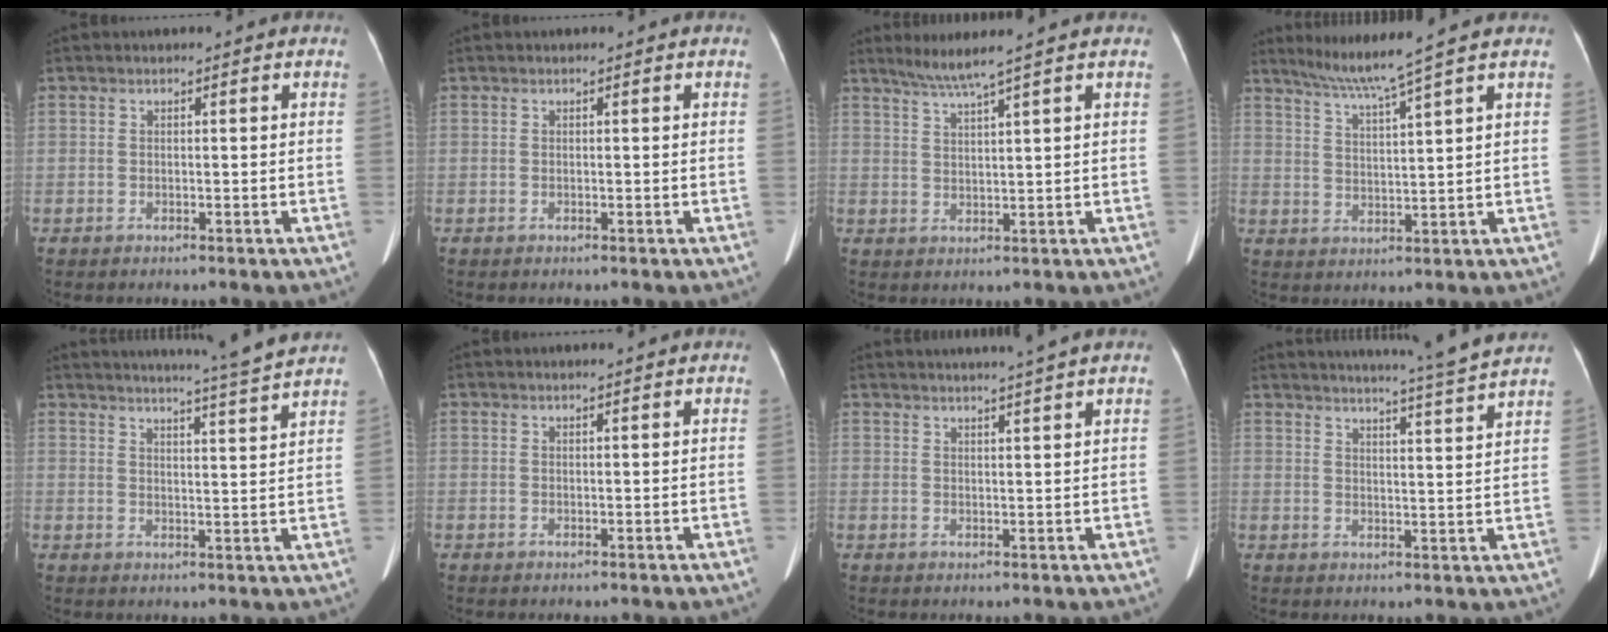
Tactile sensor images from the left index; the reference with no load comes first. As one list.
[{"total": 0.0}, {"total": 4.0, "force": [3.1, -1.5, 2.1], "torque": [-0.045, -0.003, 0.065]}, {"total": 6.7, "force": [5.4, -2.2, 3.4], "torque": [-0.060, -0.002, 0.100]}, {"total": 10.0, "force": [9.2, -2.3, 3.1], "torque": [-0.052, -0.025, 0.117]}, {"total": 0.7, "force": [0.6, -0.1, 0.3], "torque": [-0.007, 0.008, 0.012]}, {"total": 5.7, "force": [4.9, -1.3, 2.5], "torque": [-0.032, 0.007, 0.062]}, {"total": 11.2, "force": [10.3, -2.4, 3.7], "torque": [-0.062, -0.029, 0.130]}]